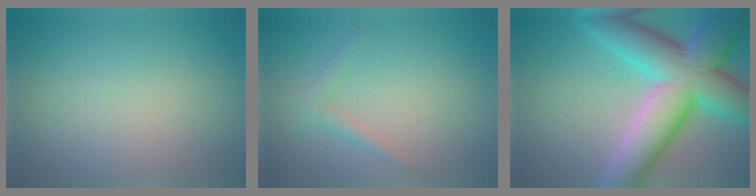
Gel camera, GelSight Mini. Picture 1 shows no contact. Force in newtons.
{"total": 1.4, "press": 1.4, "slide": 0.1}
{"total": 10.7, "press": 10.7, "slide": 0.8}